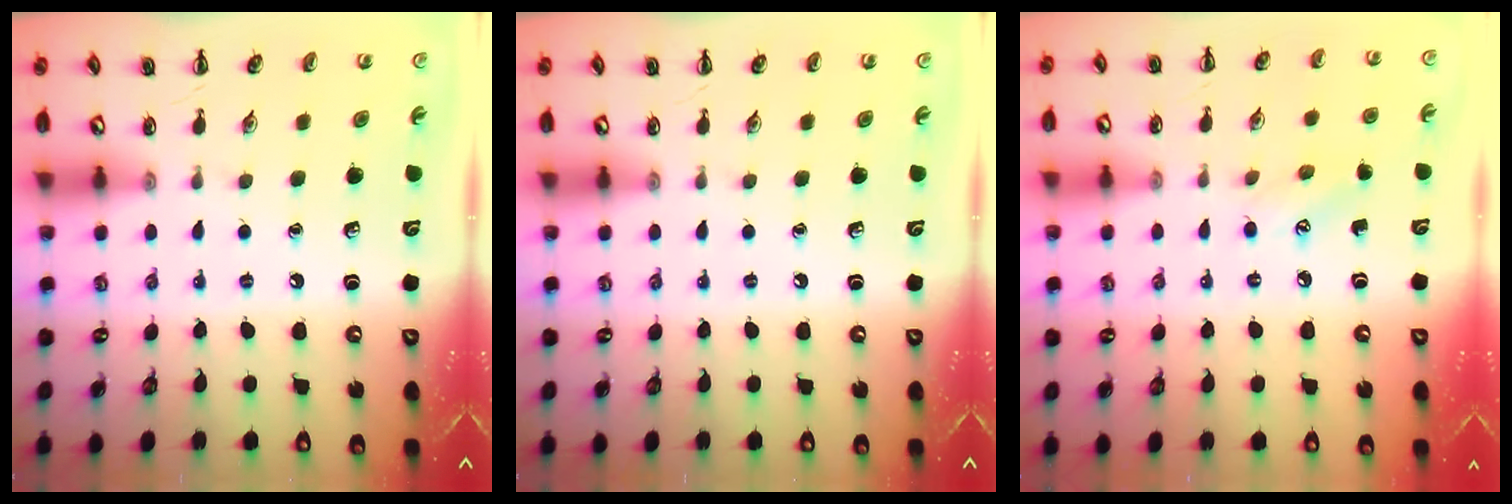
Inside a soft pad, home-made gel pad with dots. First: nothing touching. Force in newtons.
{"total": 0.0}
{"total": 5.9, "press": 5.7, "slide": 1.6}